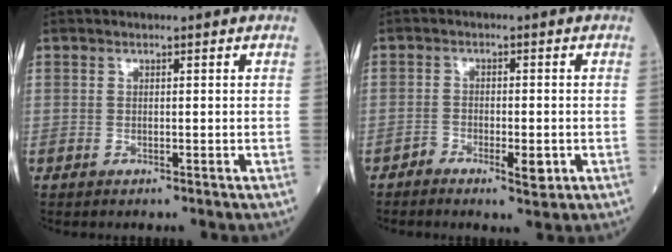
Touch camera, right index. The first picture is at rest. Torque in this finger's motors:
{"motor_torque": [-0.10, 0.13, -0.09, -0.01]}